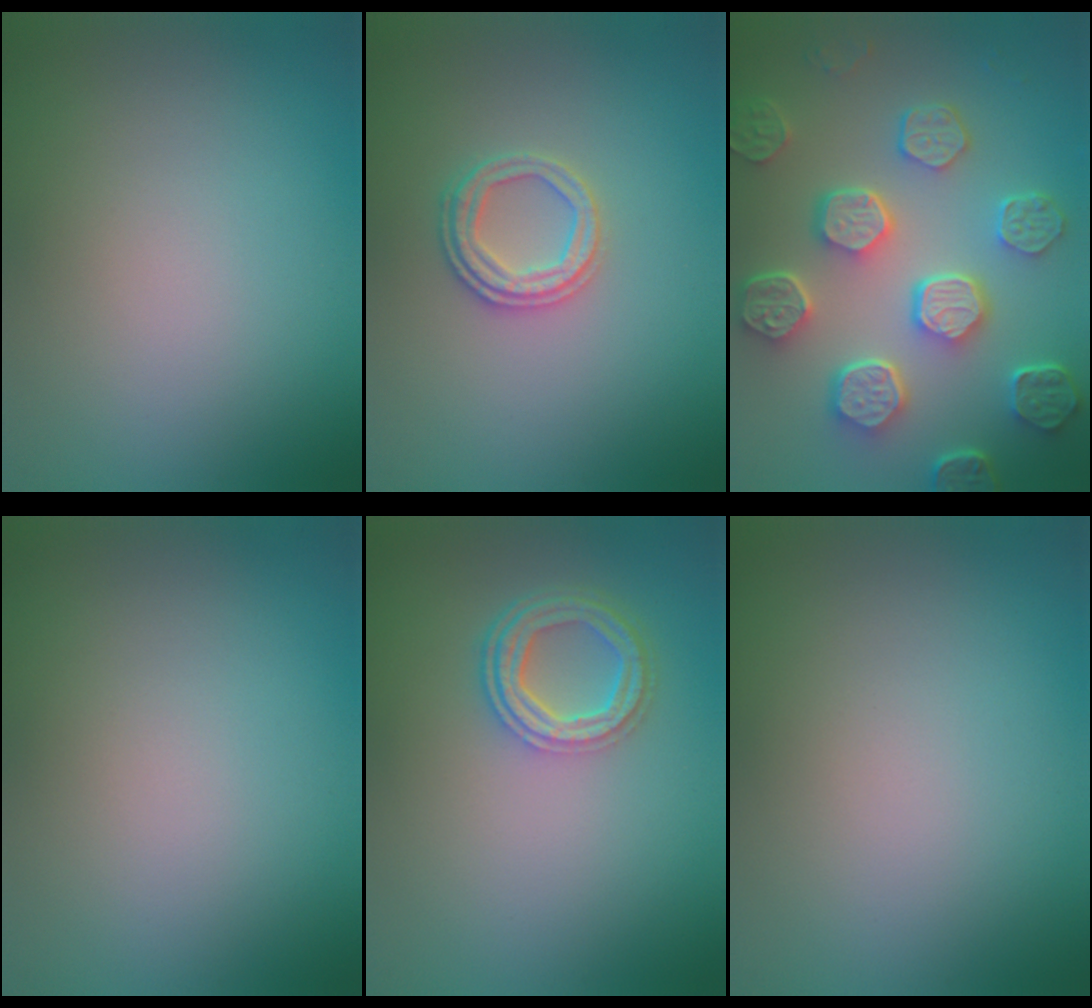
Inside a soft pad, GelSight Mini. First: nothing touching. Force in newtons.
{"total": 2.4, "press": 2.3, "slide": 0.7}
{"total": 7.9, "press": 6.0, "slide": 5.2}
{"total": 0.0}
{"total": 4.2, "press": 3.3, "slide": 2.6}
{"total": 0.0}